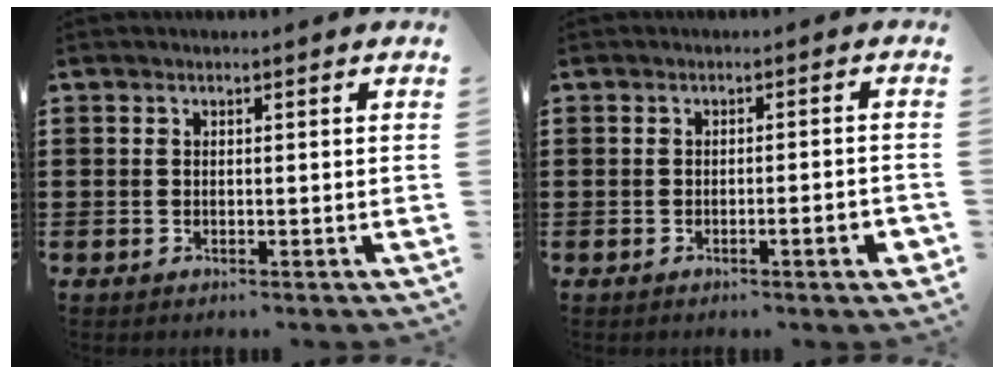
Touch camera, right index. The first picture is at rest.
{"total": 2.4, "force": [-1.1, 0.0, 2.1], "torque": [-0.033, -0.005, -0.019]}